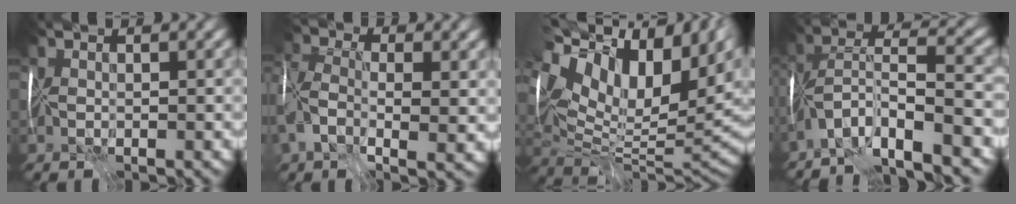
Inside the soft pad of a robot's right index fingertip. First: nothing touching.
{"total": 6.8, "force": [-1.4, 3.9, 5.4], "torque": [-0.138, -0.005, -0.035]}
{"total": 15.4, "force": [5.0, 7.1, 12.7], "torque": [-0.260, 0.005, 0.106]}
{"total": 8.2, "force": [-6.3, 0.6, 5.3], "torque": [-0.090, 0.005, -0.120]}